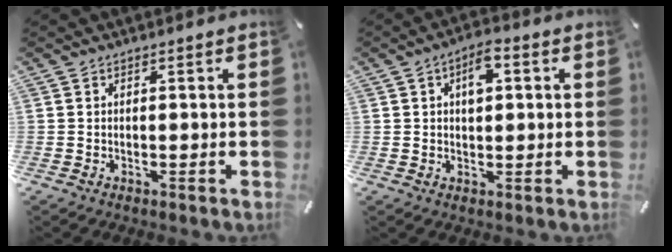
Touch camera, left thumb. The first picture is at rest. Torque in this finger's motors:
{"motor_torque": [0.25, -0.14, 0.31, 0.27, 0.05]}